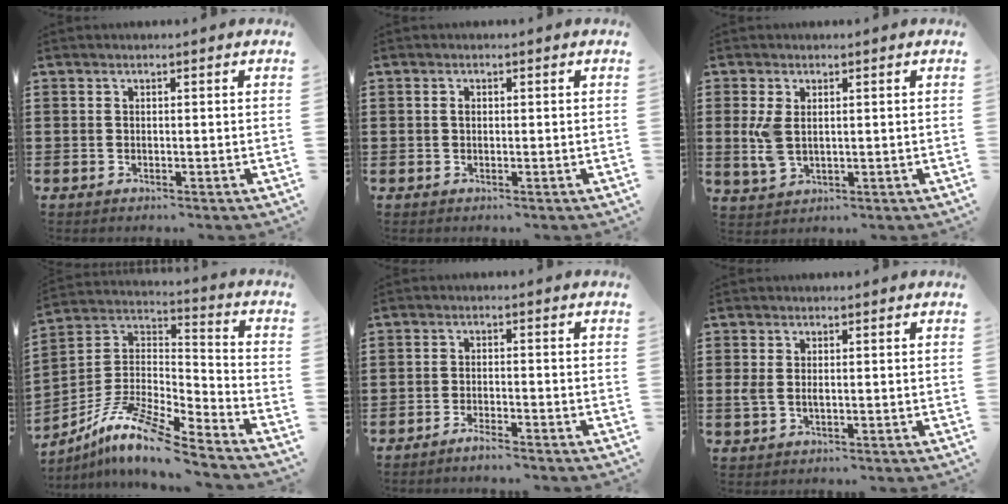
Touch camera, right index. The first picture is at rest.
{"total": 0.9, "force": [0.1, 0.5, 0.7], "torque": [-0.015, 0.001, 0.002]}
{"total": 4.4, "force": [0.5, 2.4, 3.6], "torque": [-0.095, -0.001, 0.004]}
{"total": 10.8, "force": [-8.7, 1.6, 6.2], "torque": [-0.134, 0.007, -0.180]}
{"total": 1.9, "force": [-1.9, 0.0, 0.5], "torque": [-0.009, 0.003, -0.035]}
{"total": 1.7, "force": [0.0, 0.9, 1.5], "torque": [-0.039, 0.000, -0.003]}